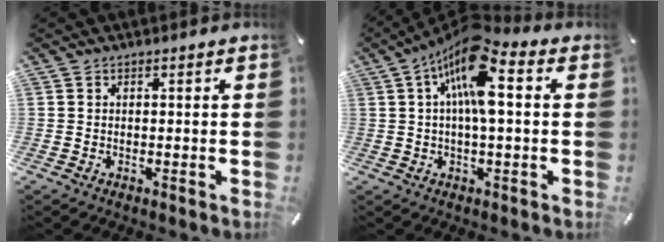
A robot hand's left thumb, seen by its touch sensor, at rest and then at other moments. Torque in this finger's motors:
{"motor_torque": [1.40, 3.26, 2.33, -0.44, 0.62]}